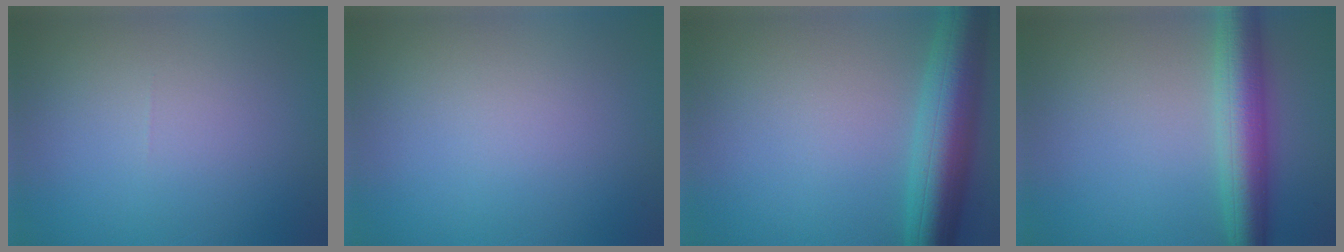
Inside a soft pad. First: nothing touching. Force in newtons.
{"total": 0.0}
{"total": 8.0, "press": 8.0, "slide": 0.4}
{"total": 6.0, "press": 6.0, "slide": 0.2}